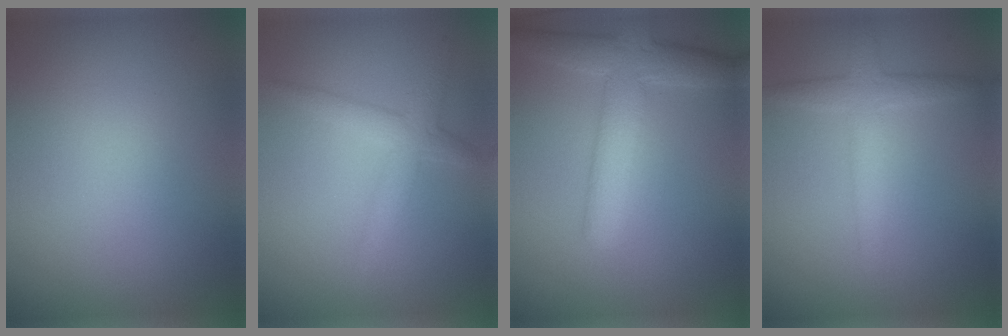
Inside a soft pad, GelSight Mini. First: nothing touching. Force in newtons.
{"total": 2.8, "press": 2.8, "slide": 0.1}
{"total": 5.6, "press": 5.6, "slide": 0.2}
{"total": 3.1, "press": 3.1, "slide": 0.1}